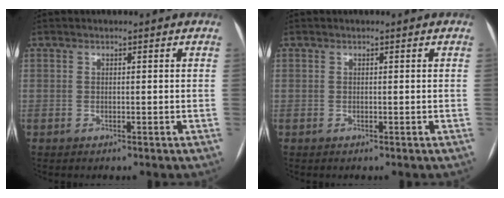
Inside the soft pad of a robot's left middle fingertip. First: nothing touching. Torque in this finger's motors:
{"motor_torque": [0.00, 0.00, -0.04, 0.00]}